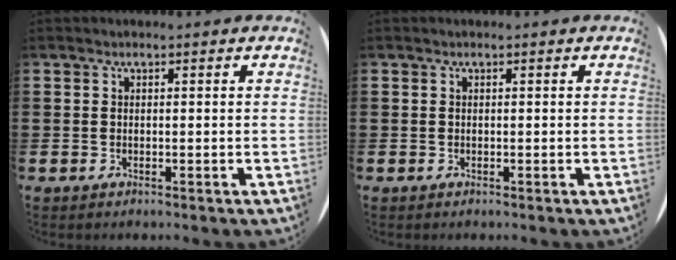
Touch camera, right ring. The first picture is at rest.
{"total": 0.0}